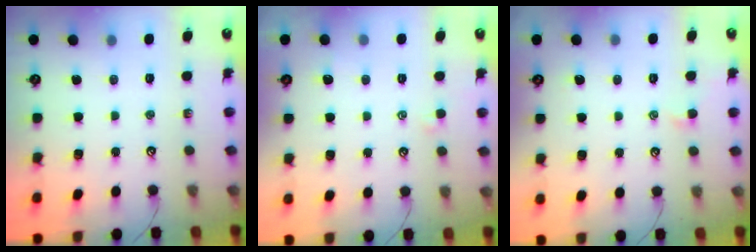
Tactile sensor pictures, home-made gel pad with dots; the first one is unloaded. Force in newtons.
{"total": 1.4, "press": 1.3, "slide": 0.4}
{"total": 0.0}